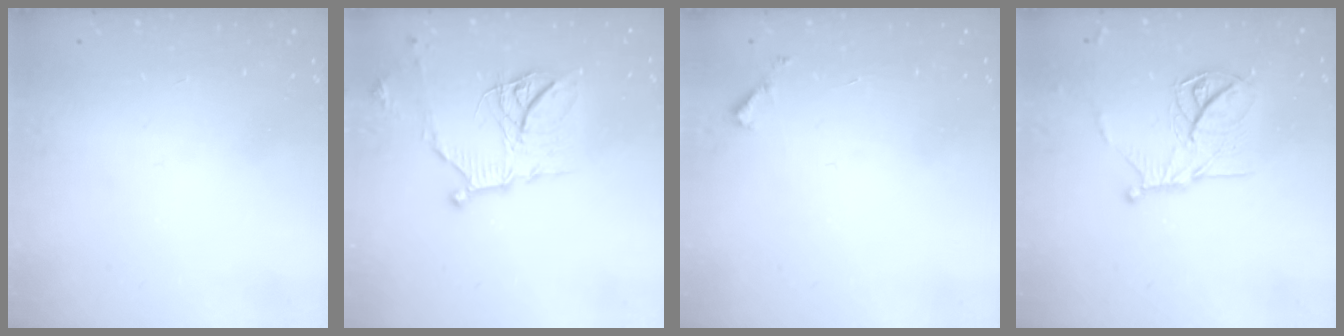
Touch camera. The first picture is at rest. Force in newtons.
{"total": 14.7, "press": 14.7, "slide": 0.2}
{"total": 3.6, "press": 3.6, "slide": 0.3}
{"total": 14.3, "press": 14.2, "slide": 0.5}